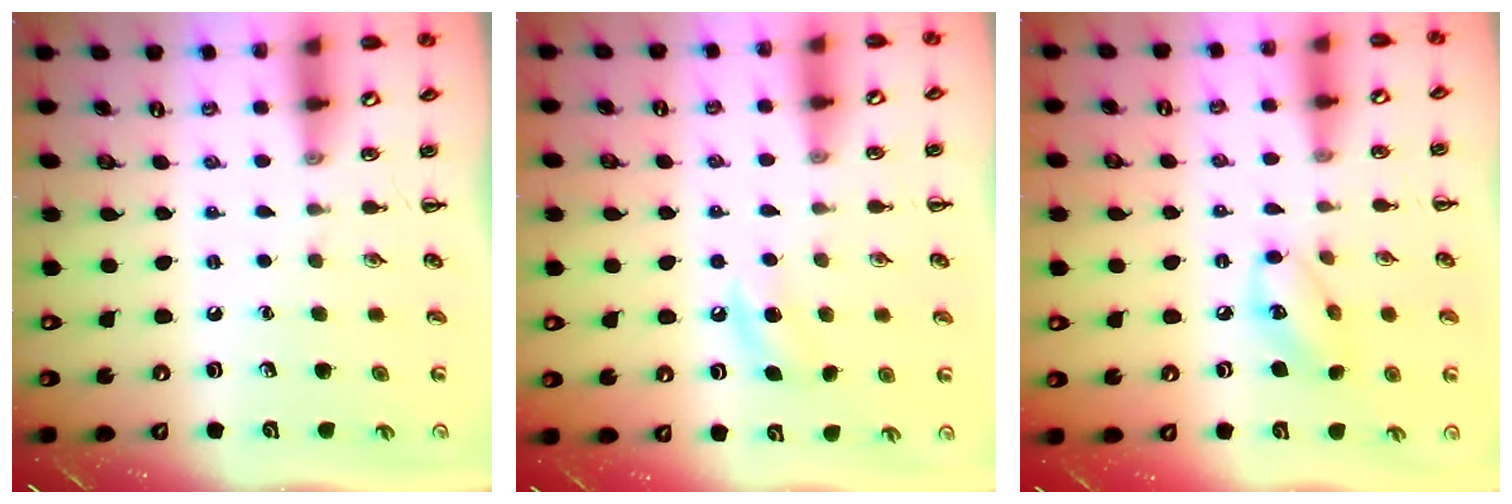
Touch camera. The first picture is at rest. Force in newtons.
{"total": 6.3, "press": 6.1, "slide": 1.5}
{"total": 8.8, "press": 8.8, "slide": 0.5}